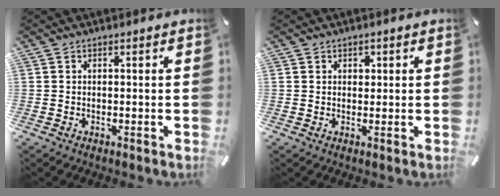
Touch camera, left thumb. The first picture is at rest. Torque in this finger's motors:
{"motor_torque": [0.26, 0.24, 0.05, -0.20, 0.00]}